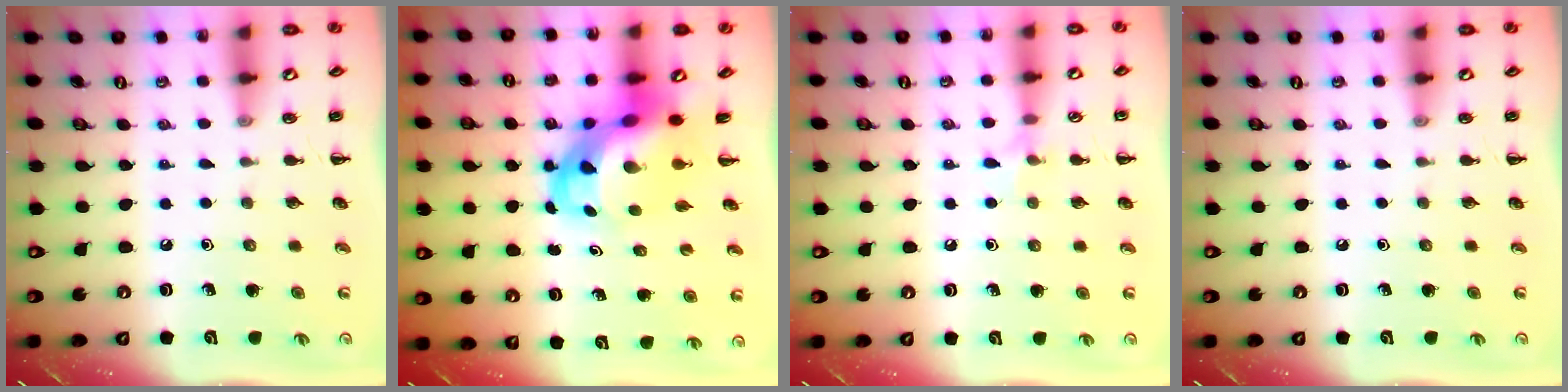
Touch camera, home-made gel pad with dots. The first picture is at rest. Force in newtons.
{"total": 7.8, "press": 7.5, "slide": 2.1}
{"total": 5.2, "press": 5.0, "slide": 1.4}
{"total": 0.0}